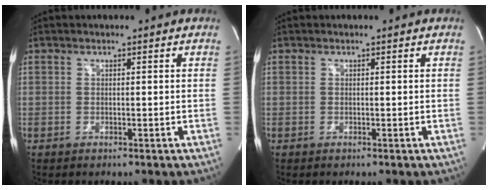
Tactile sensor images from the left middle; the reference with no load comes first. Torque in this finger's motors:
{"motor_torque": [0.51, -0.36, 0.09, 0.01]}